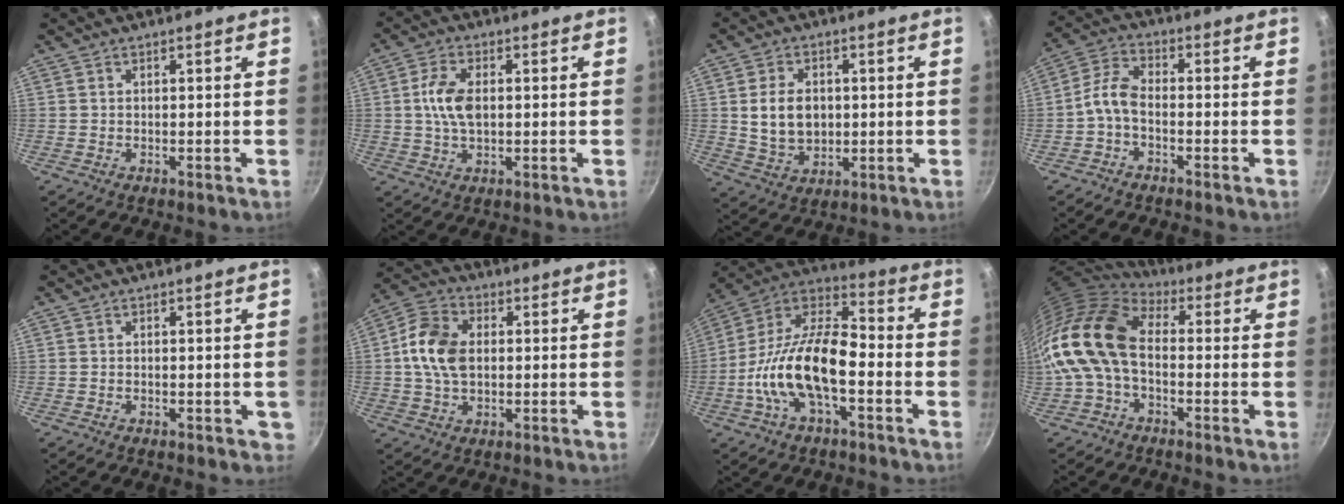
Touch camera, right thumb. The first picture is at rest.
{"total": 7.2, "force": [0.7, 4.1, 5.9], "torque": [-0.108, 0.007, 0.009]}
{"total": 9.0, "force": [0.7, 6.6, 6.1], "torque": [-0.094, -0.007, 0.022]}
{"total": 5.3, "force": [-2.1, 2.7, 4.0], "torque": [-0.091, 0.031, -0.054]}
{"total": 1.4, "force": [-0.4, 1.0, 0.9], "torque": [-0.006, 0.002, -0.004]}
{"total": 11.0, "force": [0.7, 7.5, 8.0], "torque": [-0.136, 0.016, 0.001]}
{"total": 19.2, "force": [-4.9, 9.2, 16.2], "torque": [-0.287, 0.046, -0.110]}
{"total": 14.5, "force": [-1.1, 9.1, 11.3], "torque": [-0.203, 0.026, -0.036]}